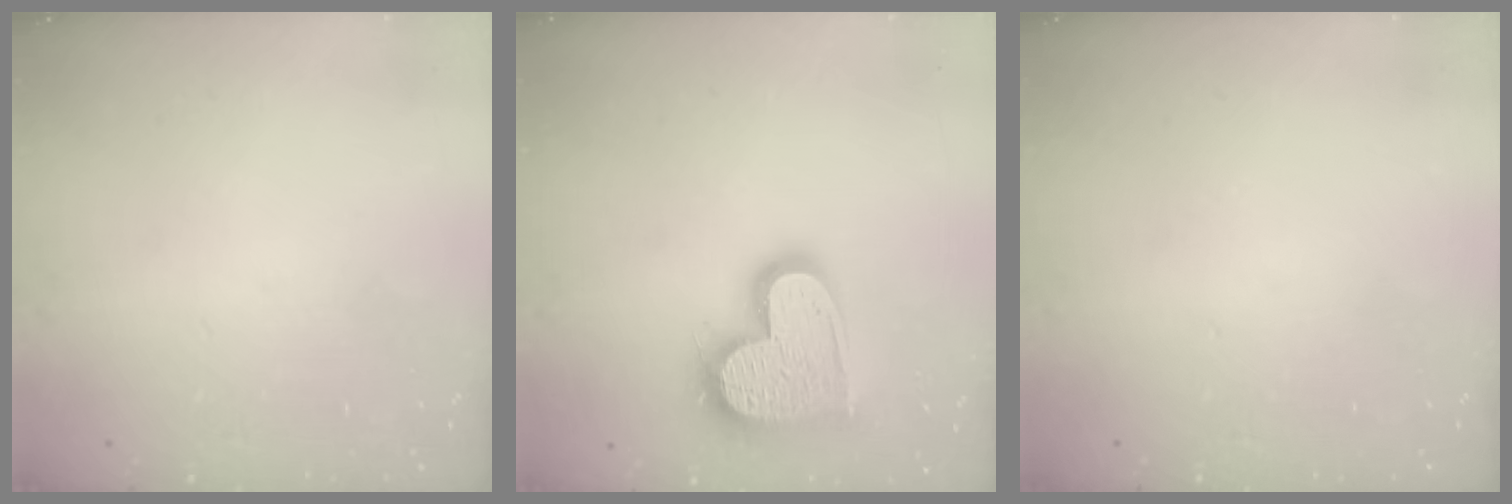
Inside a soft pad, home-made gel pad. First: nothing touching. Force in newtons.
{"total": 18.5, "press": 18.4, "slide": 1.5}
{"total": 0.0}